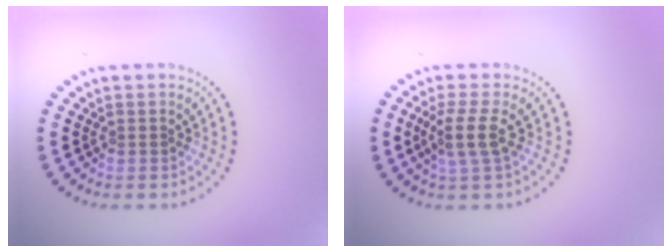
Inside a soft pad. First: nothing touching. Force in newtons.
{"total": 2.7, "press": 2.3, "slide": 1.5}